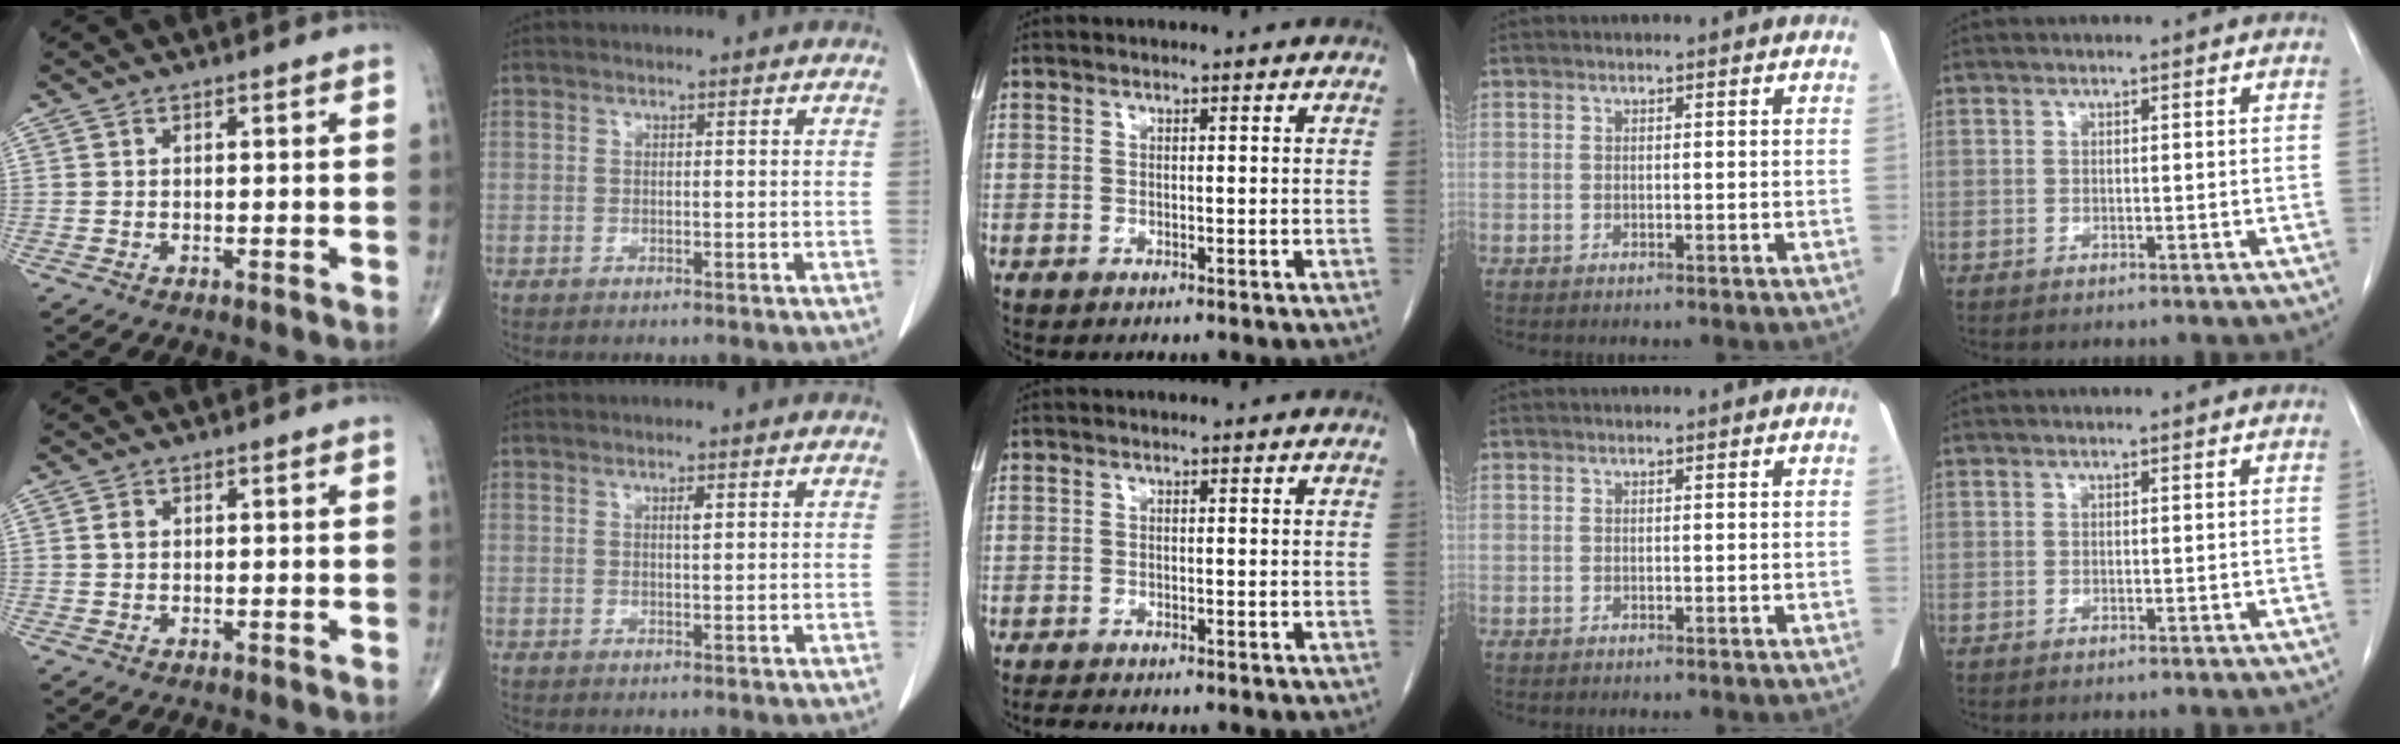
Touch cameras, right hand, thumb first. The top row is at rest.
{"thumb": {"total": 1.1, "force": [0.2, 0.8, 0.7], "torque": [-0.012, 0.002, 0.004]}, "index": {"total": 1.0, "force": [0.4, 0.1, 0.9], "torque": [-0.018, -0.001, 0.006]}, "middle": {"total": 1.1, "force": [-1.0, -0.3, 0.3], "torque": [-0.018, -0.009, -0.019]}}